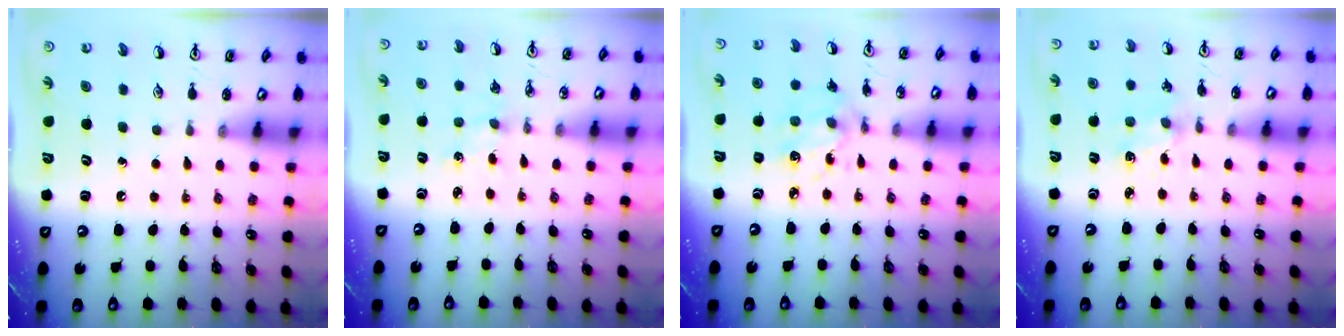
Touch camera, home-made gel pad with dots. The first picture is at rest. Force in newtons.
{"total": 0.0}
{"total": 7.1, "press": 7.1, "slide": 0.3}
{"total": 1.8, "press": 1.8, "slide": 0.4}